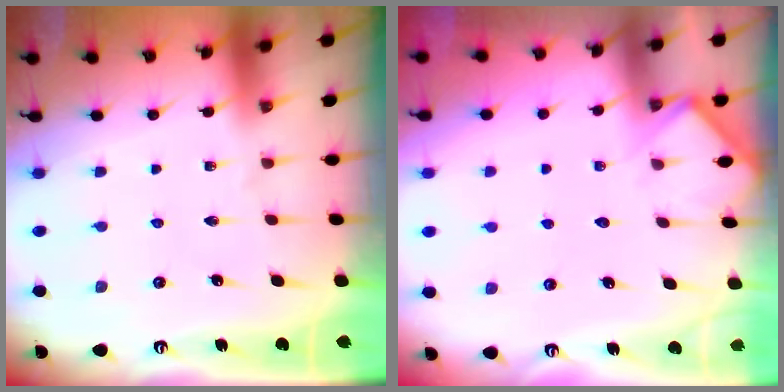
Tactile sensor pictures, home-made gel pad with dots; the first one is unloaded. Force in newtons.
{"total": 6.0, "press": 6.0, "slide": 0.5}